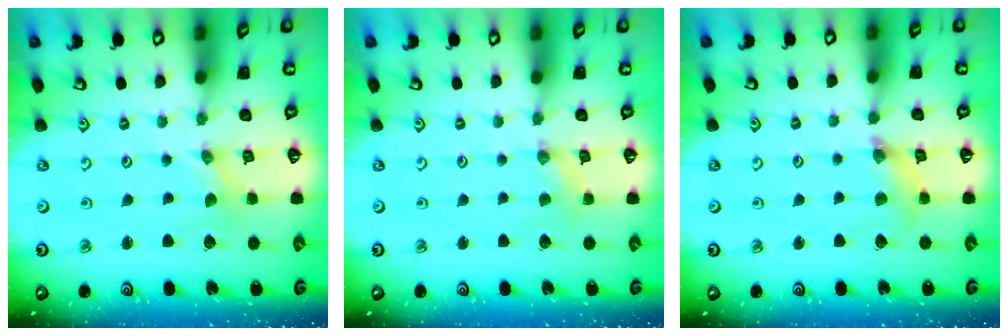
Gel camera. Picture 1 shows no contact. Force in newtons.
{"total": 1.9, "press": 1.8, "slide": 0.4}
{"total": 5.3, "press": 5.2, "slide": 0.5}